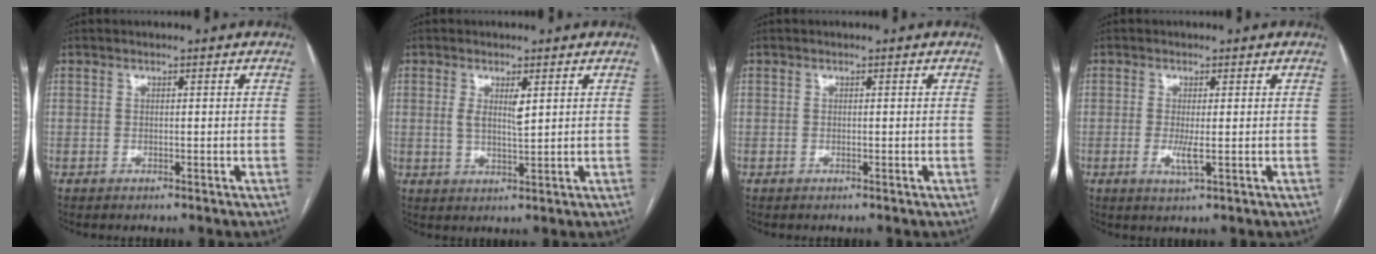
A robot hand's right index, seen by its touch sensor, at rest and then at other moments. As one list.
[{"total": 3.2, "force": [1.0, 0.7, 3.0], "torque": [-0.056, -0.007, 0.020]}, {"total": 0.0}, {"total": 2.5, "force": [-0.4, 0.2, 2.4], "torque": [-0.048, -0.006, -0.004]}]